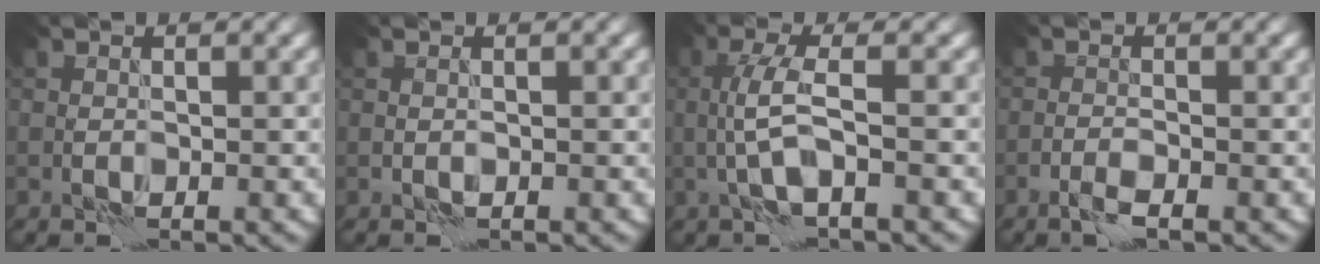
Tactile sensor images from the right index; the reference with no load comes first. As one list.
[{"total": 0.0}, {"total": 3.3, "force": [-0.5, 0.6, 3.2], "torque": [-0.068, 0.008, -0.015]}, {"total": 1.6, "force": [-1.0, 0.3, 1.2], "torque": [-0.024, 0.002, -0.024]}]